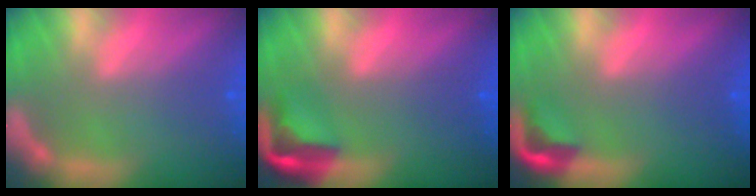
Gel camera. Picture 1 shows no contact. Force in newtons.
{"total": 5.0}
{"total": 2.9}